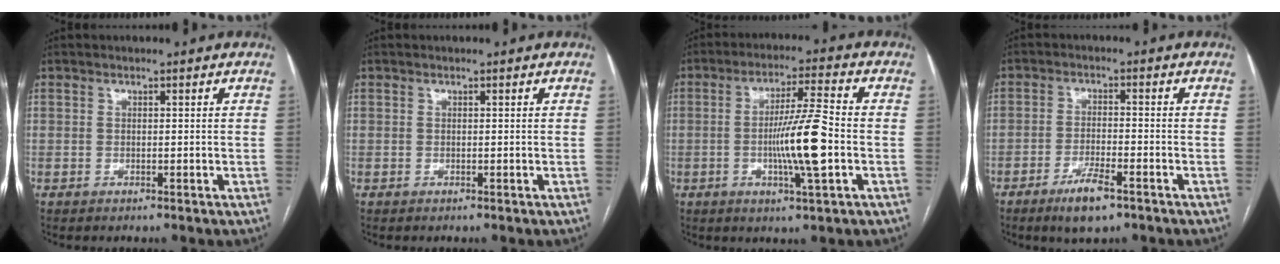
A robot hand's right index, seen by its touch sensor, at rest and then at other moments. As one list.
[{"total": 0.0}, {"total": 10.3, "force": [-1.9, 0.0, 10.1], "torque": [-0.180, -0.005, -0.037]}, {"total": 5.9, "force": [-3.9, 1.1, 4.3], "torque": [-0.085, -0.008, -0.065]}]